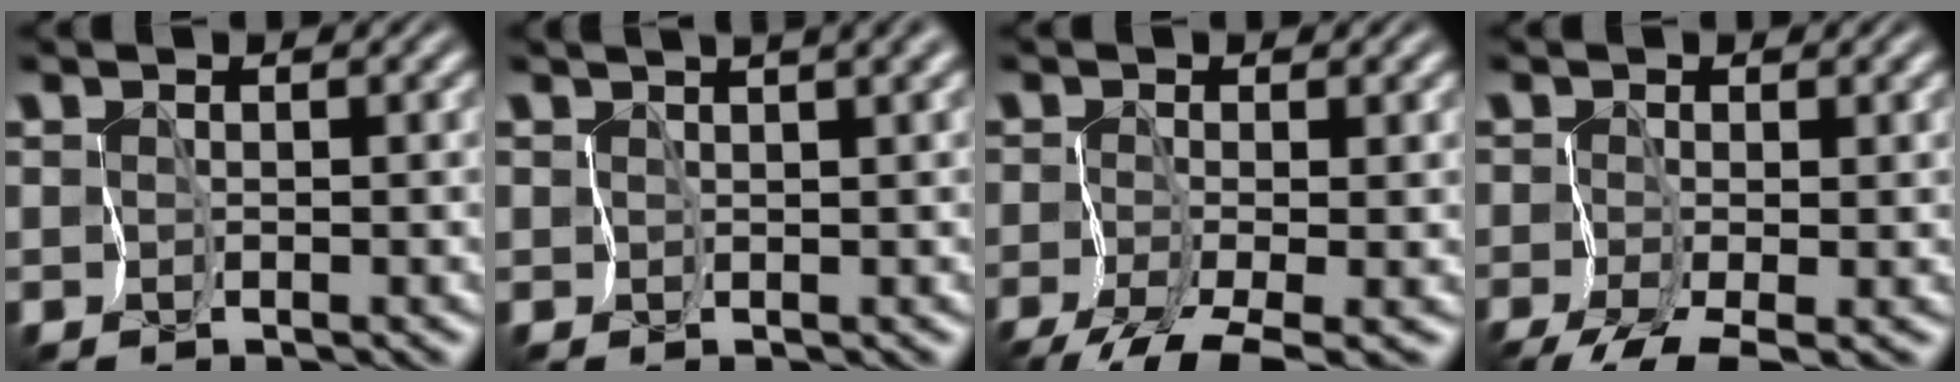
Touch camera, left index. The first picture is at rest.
{"total": 5.1, "force": [3.1, 1.5, 3.8], "torque": [-0.052, 0.026, 0.040]}
{"total": 4.2, "force": [-2.9, 0.6, 2.9], "torque": [-0.046, -0.004, -0.057]}
{"total": 3.5, "force": [-2.2, 0.9, 2.6], "torque": [-0.043, -0.003, -0.042]}